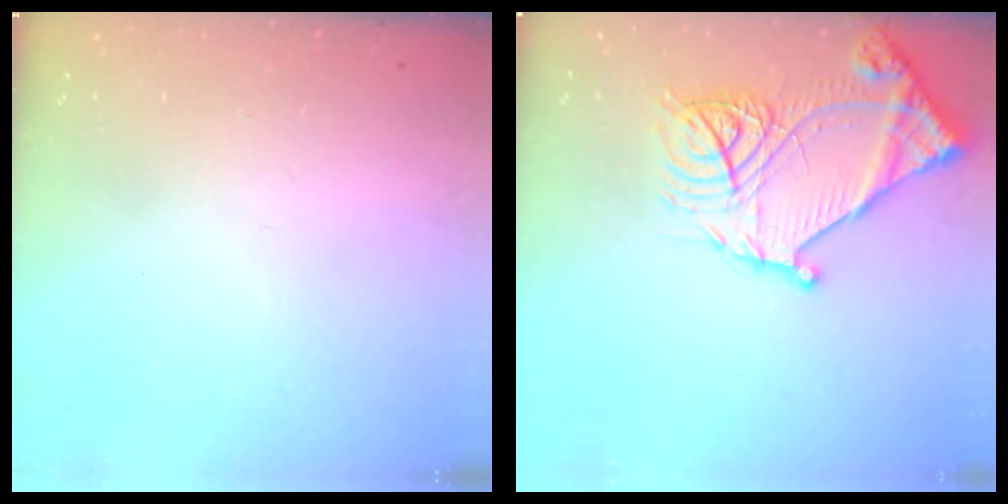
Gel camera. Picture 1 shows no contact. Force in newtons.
{"total": 18.7, "press": 18.6, "slide": 1.8}